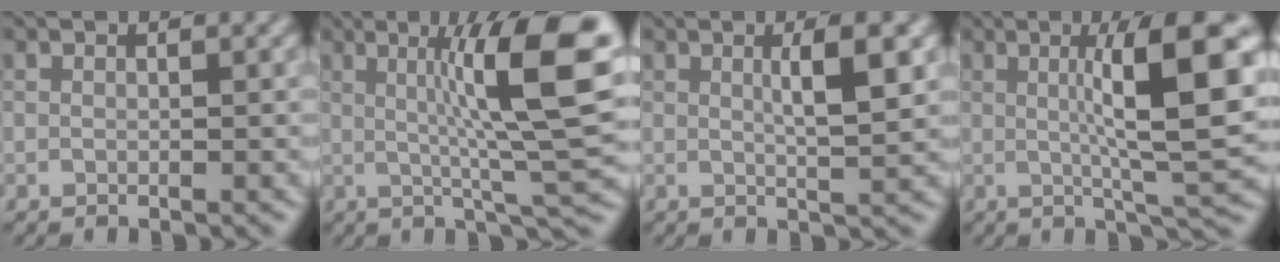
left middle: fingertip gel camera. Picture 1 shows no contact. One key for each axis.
{"total": 11.4, "fx": 2.3, "fy": 1.8, "fz": 11.0, "tx": -0.147, "ty": 0.013, "tz": 0.036}
{"total": 3.7, "fx": 1.0, "fy": 0.8, "fz": 3.5, "tx": -0.049, "ty": 0.004, "tz": 0.013}
{"total": 9.4, "fx": 1.6, "fy": 1.5, "fz": 9.1, "tx": -0.121, "ty": 0.002, "tz": 0.027}